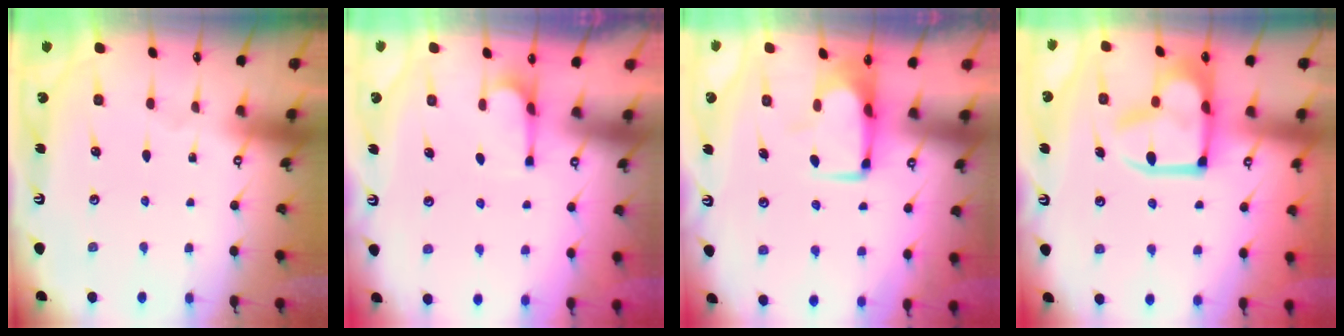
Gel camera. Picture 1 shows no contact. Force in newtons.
{"total": 2.0, "press": 1.7, "slide": 1.1}
{"total": 0.5, "press": 0.5, "slide": 0.2}
{"total": 12.1, "press": 12.0, "slide": 1.4}